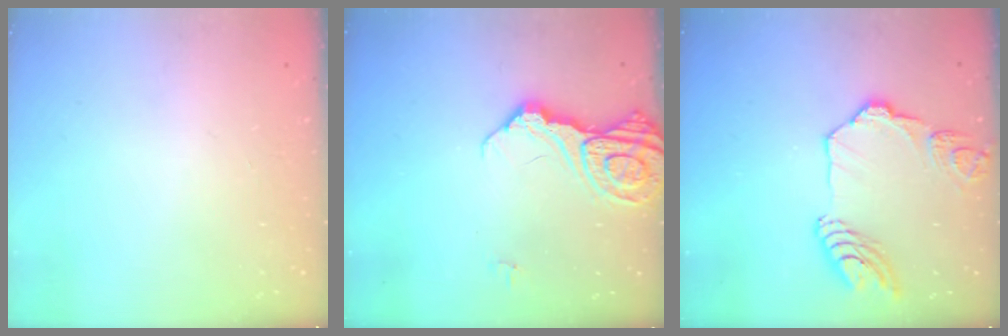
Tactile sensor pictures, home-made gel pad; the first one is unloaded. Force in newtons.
{"total": 14.6, "press": 14.5, "slide": 1.6}
{"total": 14.6, "press": 14.5, "slide": 1.8}